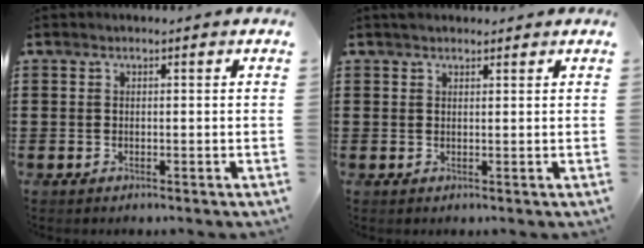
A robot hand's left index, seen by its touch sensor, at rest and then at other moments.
{"total": 1.1, "force": [1.1, 0.4, 0.1], "torque": [-0.004, 0.001, 0.021]}